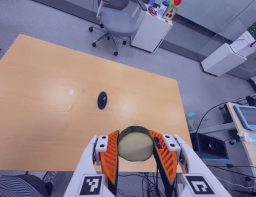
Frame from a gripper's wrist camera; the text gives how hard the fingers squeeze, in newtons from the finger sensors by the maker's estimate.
{"total": 12.4, "left": 10.9, "right": 13.8}